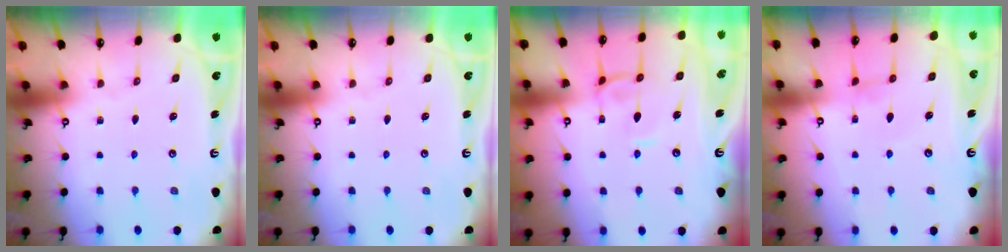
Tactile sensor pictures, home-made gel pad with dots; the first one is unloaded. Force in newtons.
{"total": 0.0}
{"total": 1.0, "press": 0.9, "slide": 0.5}
{"total": 0.0}